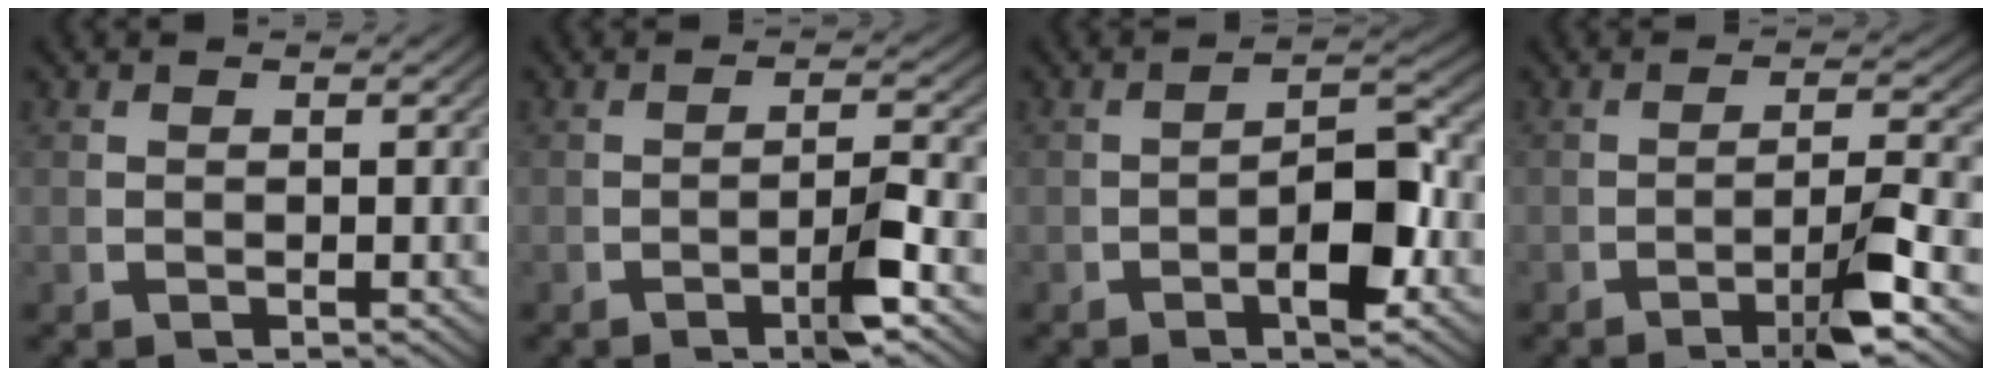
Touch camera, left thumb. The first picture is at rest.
{"total": 3.3, "force": [-1.1, 0.5, 3.0], "torque": [-0.048, 0.001, -0.021]}
{"total": 5.4, "force": [-0.9, 2.1, 4.9], "torque": [-0.074, -0.006, -0.014]}
{"total": 4.7, "force": [-1.8, 0.8, 4.2], "torque": [-0.067, -0.002, -0.032]}